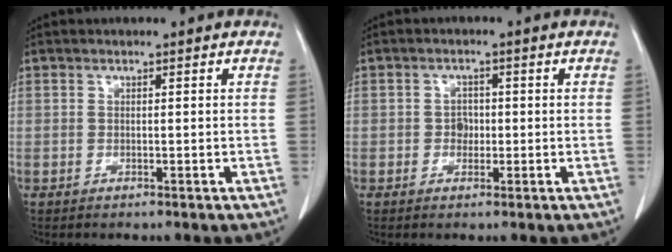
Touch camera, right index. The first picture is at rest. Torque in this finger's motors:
{"motor_torque": [0.26, -0.24, 0.00, 0.00]}